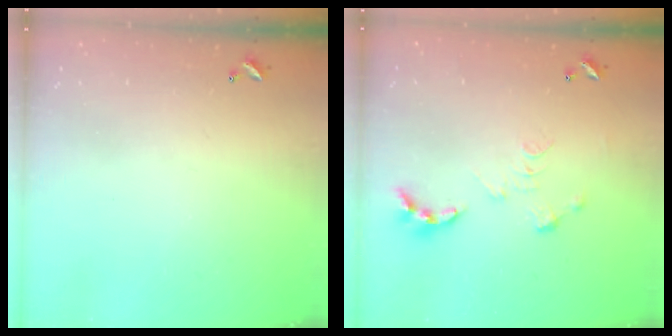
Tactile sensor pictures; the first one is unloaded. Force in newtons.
{"total": 0.0}